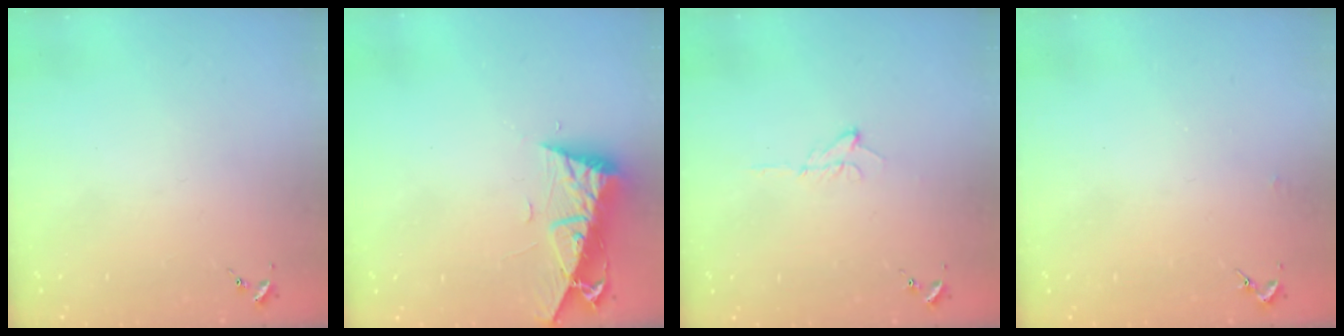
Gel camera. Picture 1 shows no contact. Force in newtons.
{"total": 9.3, "press": 9.2, "slide": 1.1}
{"total": 6.5, "press": 6.5, "slide": 0.8}
{"total": 1.4, "press": 1.4, "slide": 0.1}